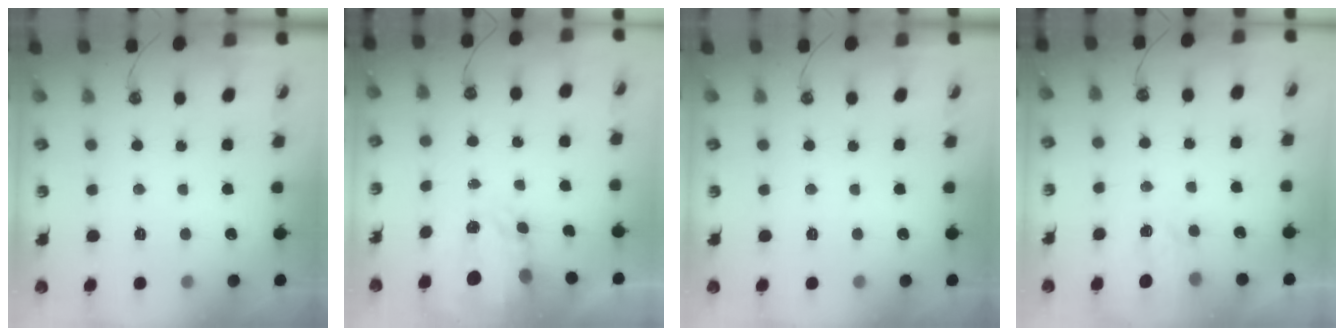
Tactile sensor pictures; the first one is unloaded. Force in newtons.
{"total": 3.5, "press": 3.5, "slide": 0.6}
{"total": 0.0}
{"total": 3.0, "press": 3.0, "slide": 0.3}